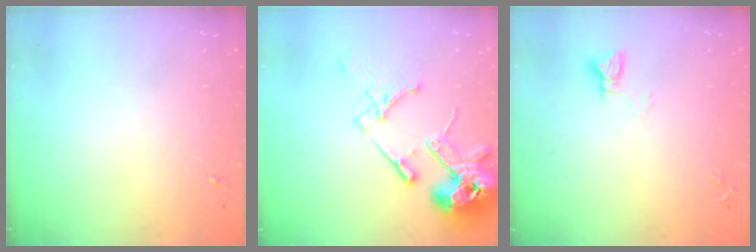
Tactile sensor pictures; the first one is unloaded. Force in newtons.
{"total": 16.3, "press": 16.1, "slide": 2.5}
{"total": 3.0, "press": 3.0, "slide": 0.3}